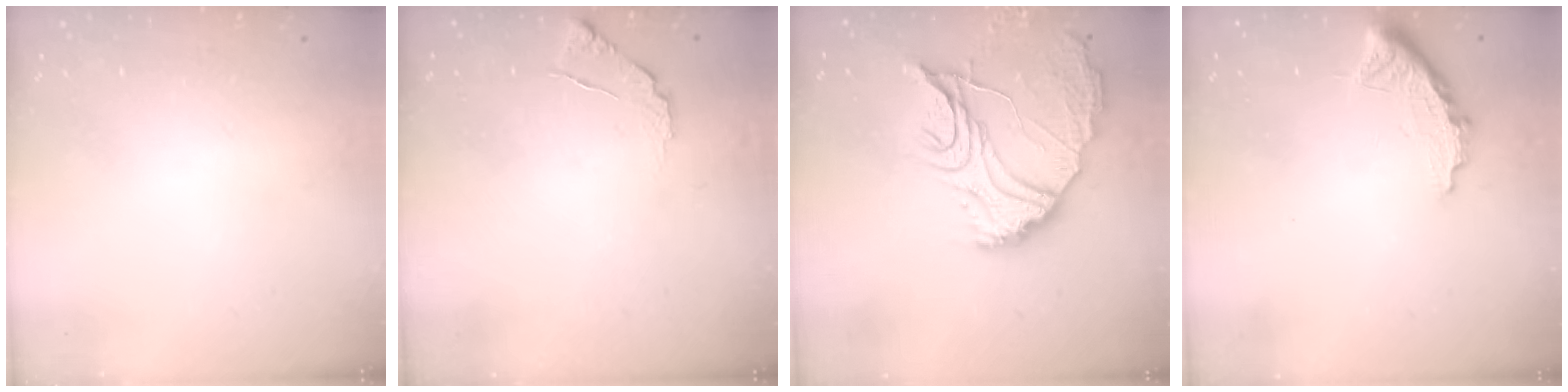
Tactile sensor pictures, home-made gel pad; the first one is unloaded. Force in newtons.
{"total": 5.5, "press": 5.5, "slide": 0.3}
{"total": 17.9, "press": 17.9, "slide": 0.6}
{"total": 9.5, "press": 9.5, "slide": 0.5}